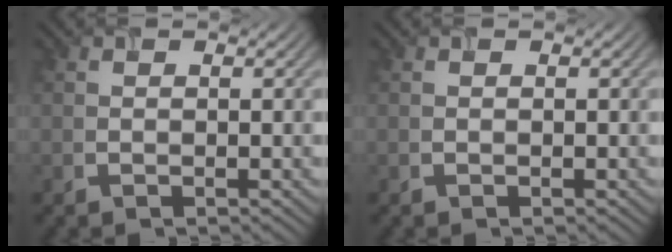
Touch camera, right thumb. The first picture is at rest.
{"total": 0.0}